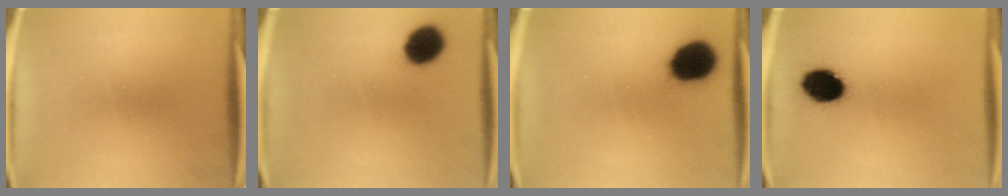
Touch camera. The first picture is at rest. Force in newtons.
{"total": 9.4}
{"total": 13.0}
{"total": 10.2}